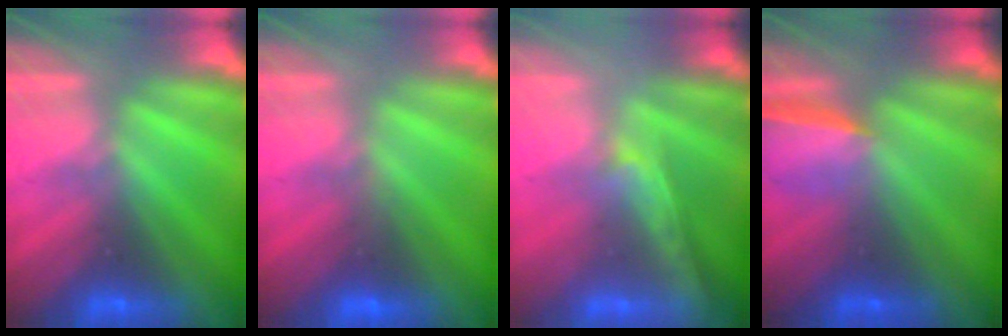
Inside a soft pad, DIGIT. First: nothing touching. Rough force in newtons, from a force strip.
{"total": 2.9}
{"total": 1.8}
{"total": 1.6}